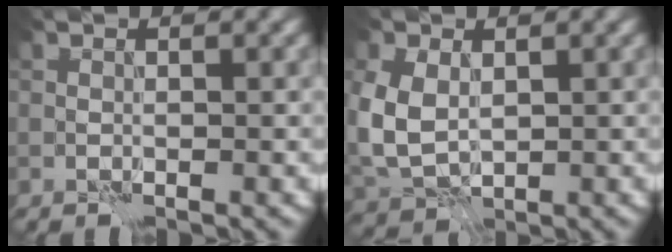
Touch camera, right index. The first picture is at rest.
{"total": 5.5, "force": [0.9, 4.0, 3.7], "torque": [-0.109, -0.006, 0.023]}